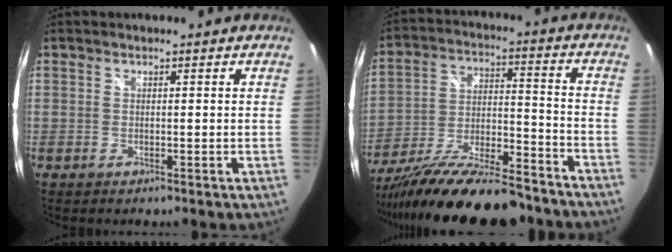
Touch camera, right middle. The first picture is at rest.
{"total": 23.8, "force": [-19.2, 4.9, 13.1], "torque": [-0.238, -0.038, -0.299]}